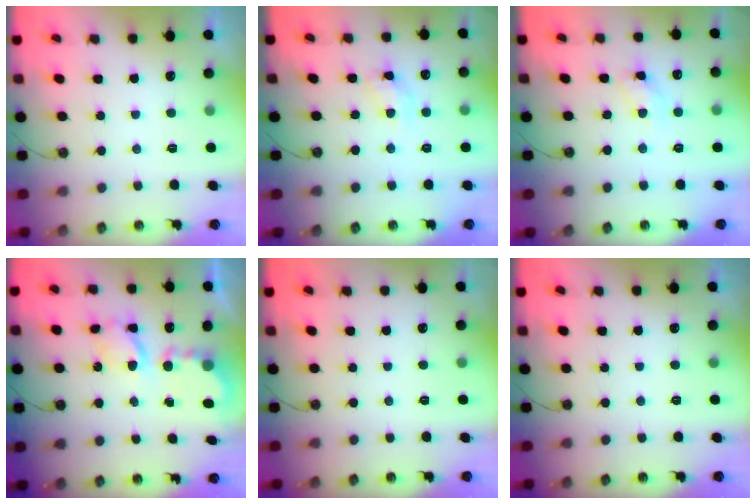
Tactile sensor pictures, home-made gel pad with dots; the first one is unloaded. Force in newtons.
{"total": 9.6, "press": 9.6, "slide": 0.7}
{"total": 7.5, "press": 7.4, "slide": 0.5}
{"total": 6.4, "press": 6.4, "slide": 0.3}
{"total": 0.0}
{"total": 0.0}